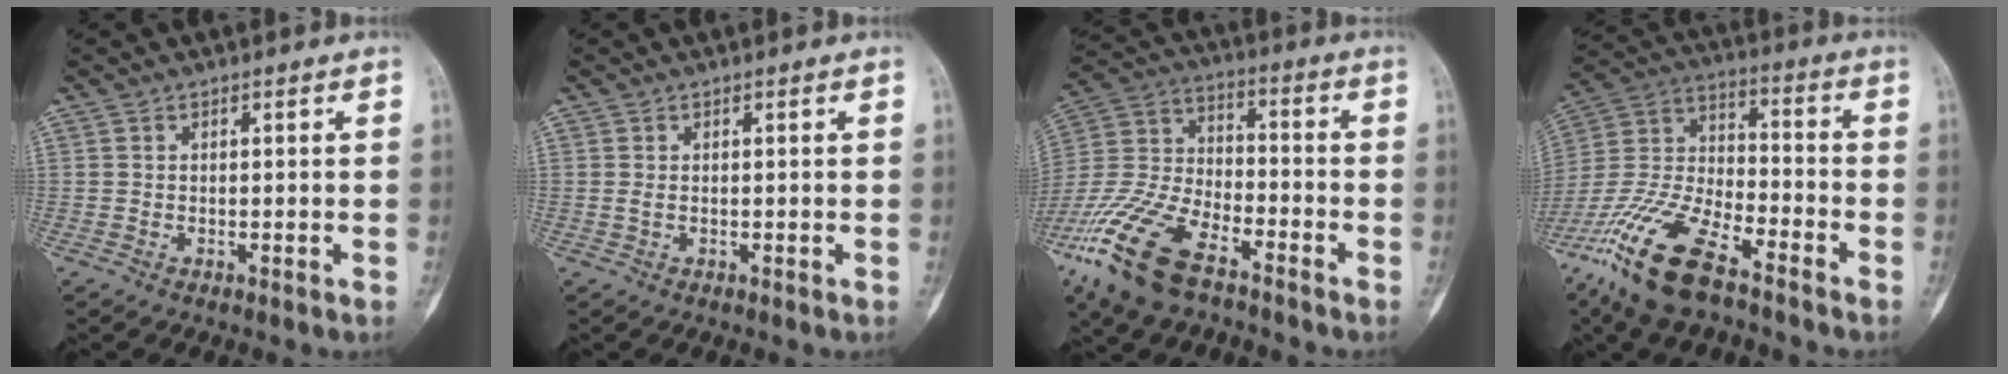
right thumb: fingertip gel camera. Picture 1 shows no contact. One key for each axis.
{"total": 0.6, "fx": 0.0, "fy": 0.3, "fz": 0.5, "tx": -0.015, "ty": 0.001, "tz": 0.002}
{"total": 18.5, "fx": -11.4, "fy": 8.1, "fz": 12.0, "tx": -0.255, "ty": 0.037, "tz": -0.223}
{"total": 18.4, "fx": -12.2, "fy": 6.4, "fz": 12.3, "tx": -0.262, "ty": 0.043, "tz": -0.236}